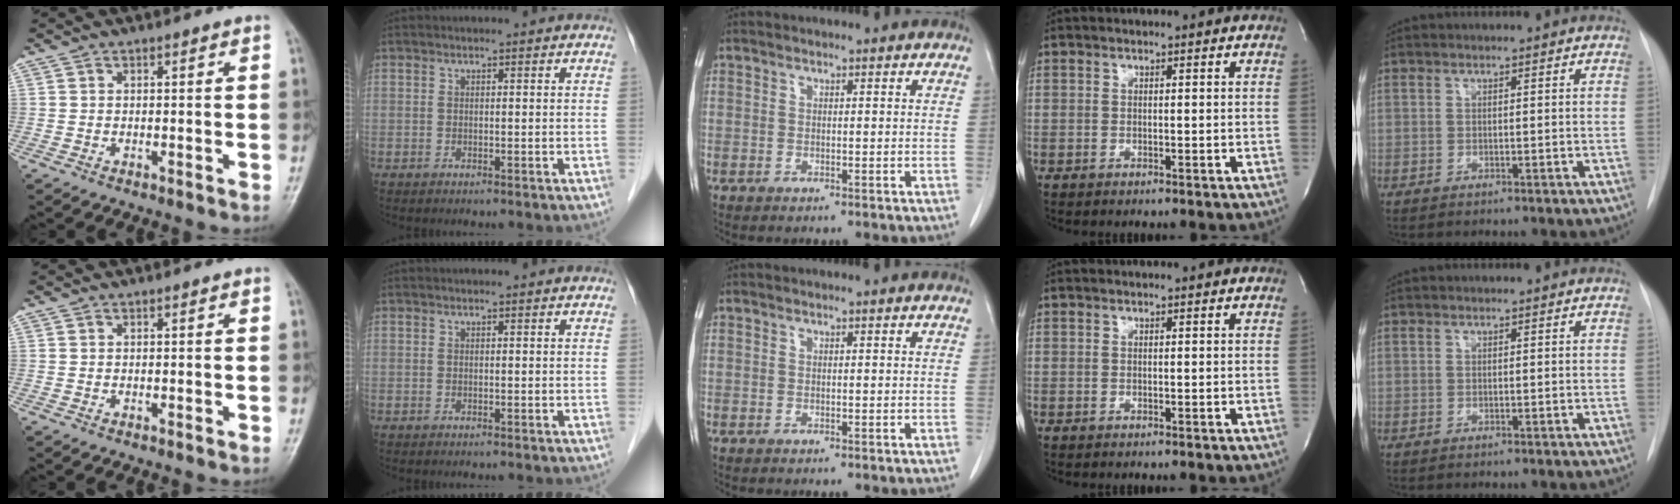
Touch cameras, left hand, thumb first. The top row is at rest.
{}